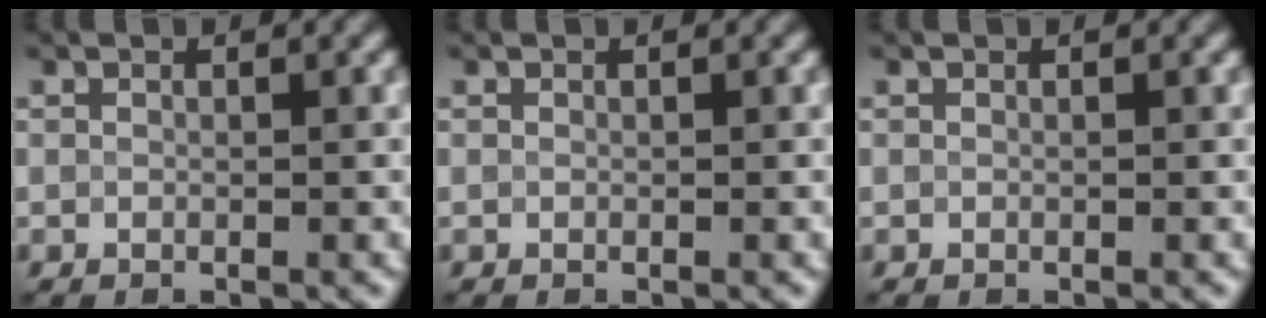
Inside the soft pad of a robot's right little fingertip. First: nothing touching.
{"total": 0.0}
{"total": 0.0}